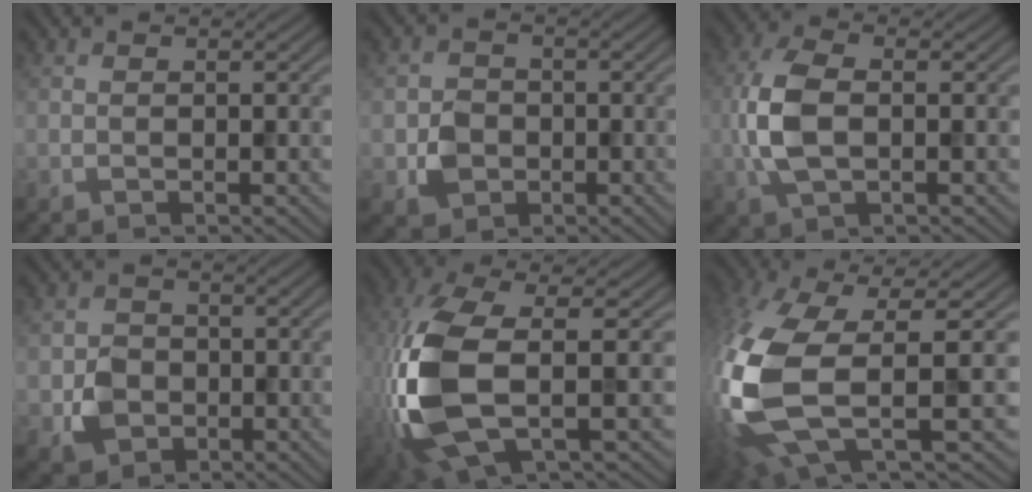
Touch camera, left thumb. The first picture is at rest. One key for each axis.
{"total": 3.6, "fx": -1.0, "fy": 3.1, "fz": 1.4, "tx": -0.027, "ty": -0.004, "tz": -0.020}
{"total": 7.1, "fx": -0.5, "fy": 3.7, "fz": 6.1, "tx": -0.153, "ty": 0.004, "tz": -0.017}
{"total": 4.1, "fx": -1.2, "fy": 3.6, "fz": 1.6, "tx": -0.030, "ty": -0.006, "tz": -0.026}
{"total": 13.4, "fx": -1.5, "fy": 5.5, "fz": 12.2, "tx": -0.316, "ty": -0.014, "tz": -0.030}
{"total": 15.1, "fx": -2.4, "fy": 5.8, "fz": 13.7, "tx": -0.347, "ty": -0.024, "tz": -0.036}